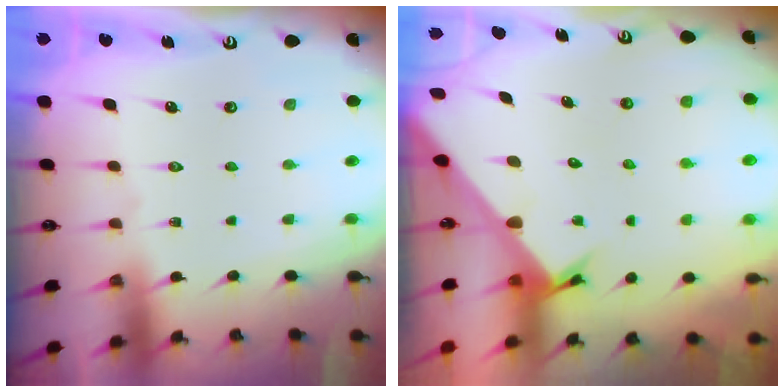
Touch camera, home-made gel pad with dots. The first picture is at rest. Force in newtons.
{"total": 2.5, "press": 2.5, "slide": 0.2}